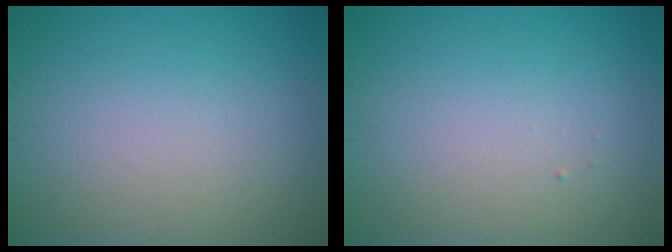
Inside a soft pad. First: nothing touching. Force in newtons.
{"total": 0.0}